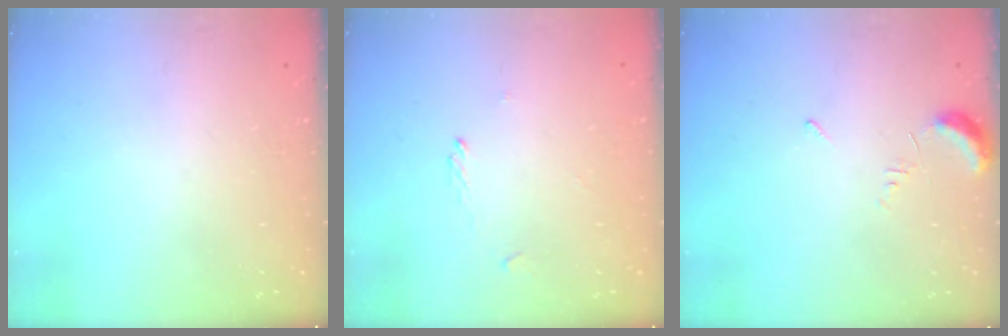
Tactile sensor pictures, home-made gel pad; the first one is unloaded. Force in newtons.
{"total": 1.2, "press": 1.2, "slide": 0.3}
{"total": 5.2, "press": 5.2, "slide": 0.6}